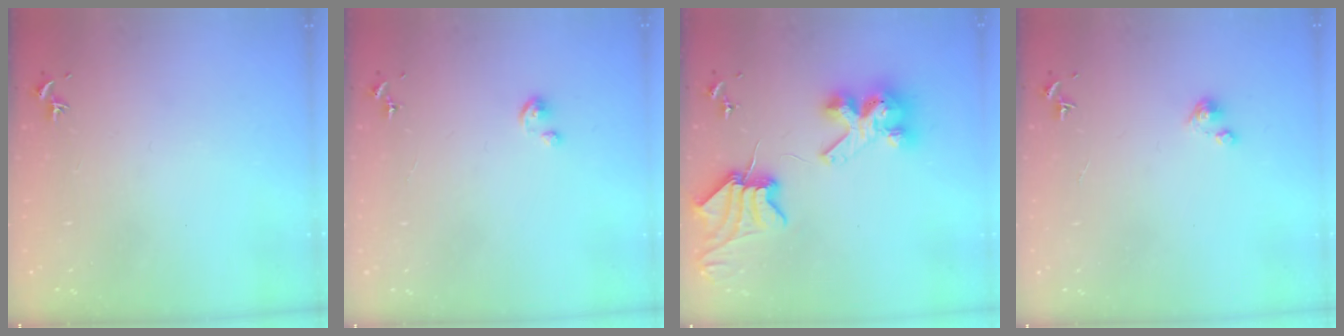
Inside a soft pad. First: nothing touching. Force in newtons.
{"total": 1.9, "press": 1.9, "slide": 0.2}
{"total": 10.9, "press": 10.8, "slide": 1.6}
{"total": 3.3, "press": 3.2, "slide": 0.3}